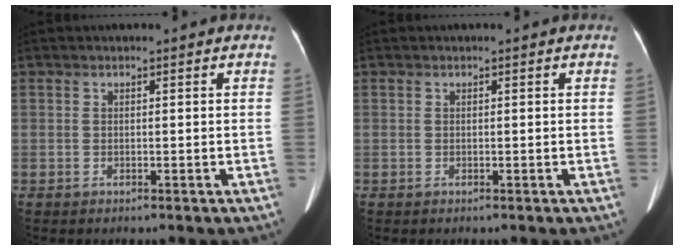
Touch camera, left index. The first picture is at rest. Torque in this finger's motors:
{"motor_torque": [0.12, 0.00, 0.04, 0.02]}